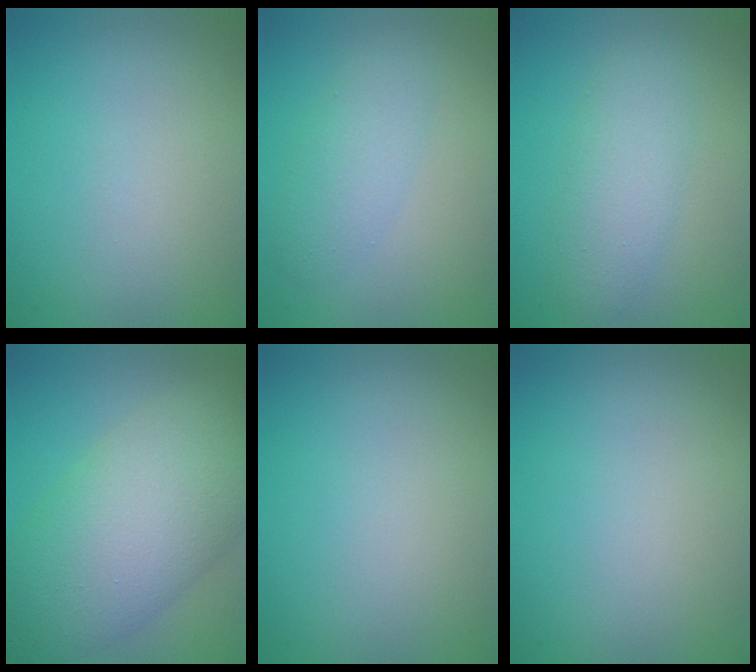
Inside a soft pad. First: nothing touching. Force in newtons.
{"total": 2.4, "press": 2.4, "slide": 0.1}
{"total": 3.5, "press": 3.5, "slide": 0.2}
{"total": 10.5, "press": 10.5, "slide": 0.1}
{"total": 0.0}
{"total": 0.0}